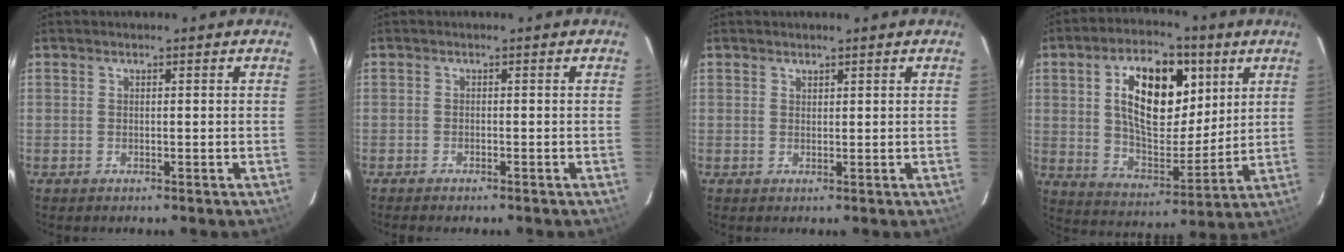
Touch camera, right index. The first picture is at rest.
{"total": 1.4, "force": [-1.3, 0.3, 0.5], "torque": [-0.020, -0.003, -0.024]}
{"total": 0.8, "force": [0.6, 0.4, 0.1], "torque": [0.000, 0.002, 0.011]}
{"total": 18.1, "force": [5.8, 9.5, 14.3], "torque": [-0.242, 0.013, 0.102]}